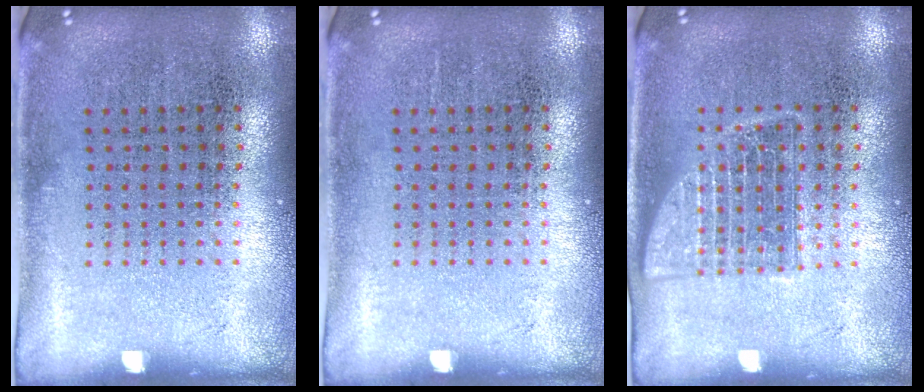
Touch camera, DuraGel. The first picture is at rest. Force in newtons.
{"total": 0.0}
{"total": 1.3, "press": 1.3, "slide": 0.3}